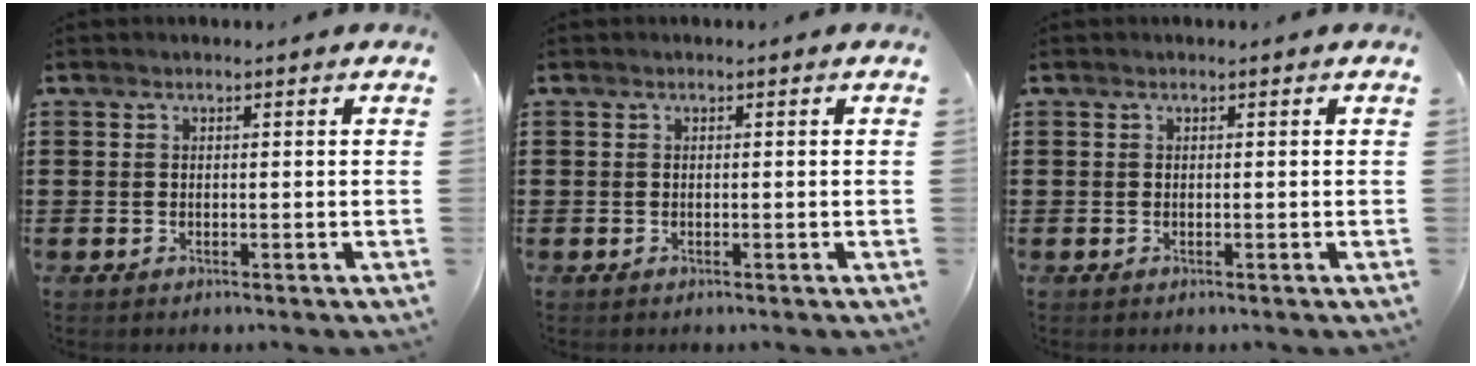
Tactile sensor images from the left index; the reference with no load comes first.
{"total": 0.0}
{"total": 0.0}